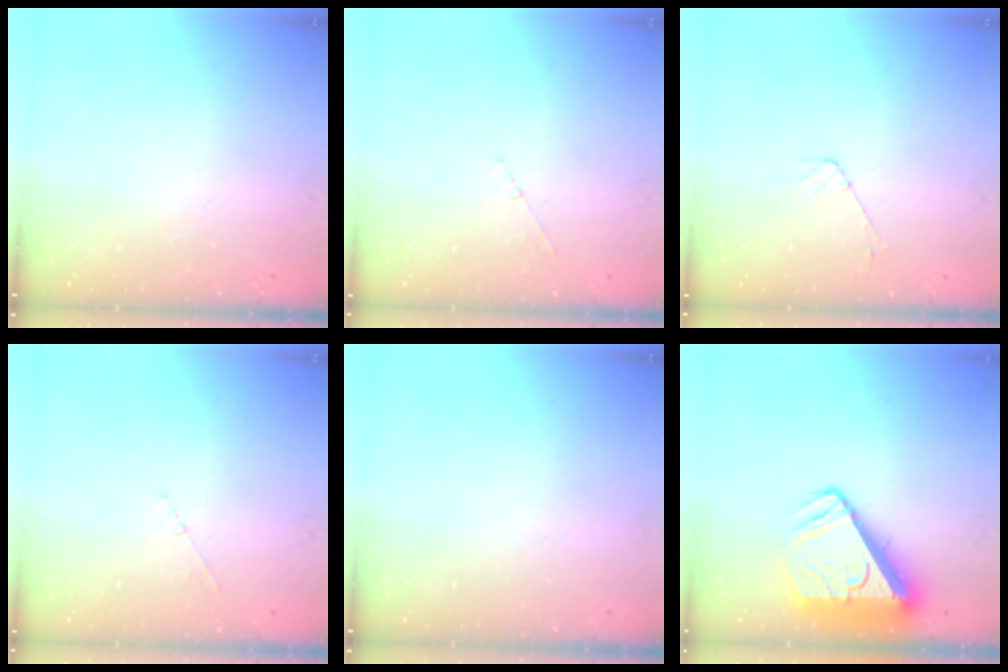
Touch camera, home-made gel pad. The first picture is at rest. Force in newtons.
{"total": 3.6, "press": 3.5, "slide": 0.4}
{"total": 3.7, "press": 3.6, "slide": 0.5}
{"total": 3.6, "press": 3.5, "slide": 0.4}
{"total": 0.0}
{"total": 11.0, "press": 11.0, "slide": 1.1}